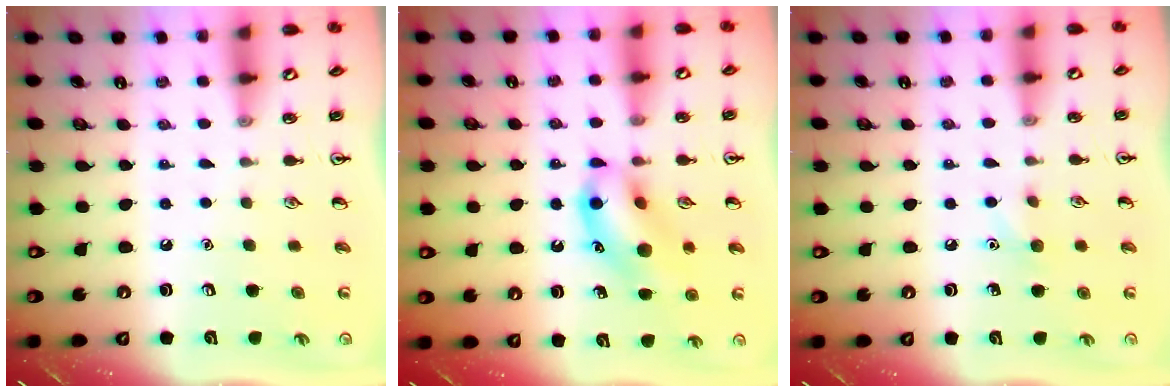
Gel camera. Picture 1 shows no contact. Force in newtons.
{"total": 13.8, "press": 13.6, "slide": 2.4}
{"total": 5.4, "press": 5.2, "slide": 1.7}